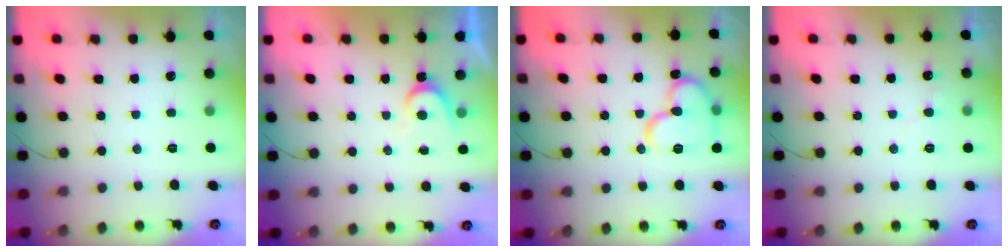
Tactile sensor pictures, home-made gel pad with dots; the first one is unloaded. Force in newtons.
{"total": 5.1, "press": 5.1, "slide": 0.5}
{"total": 14.5, "press": 14.3, "slide": 2.1}
{"total": 3.8, "press": 3.7, "slide": 0.2}